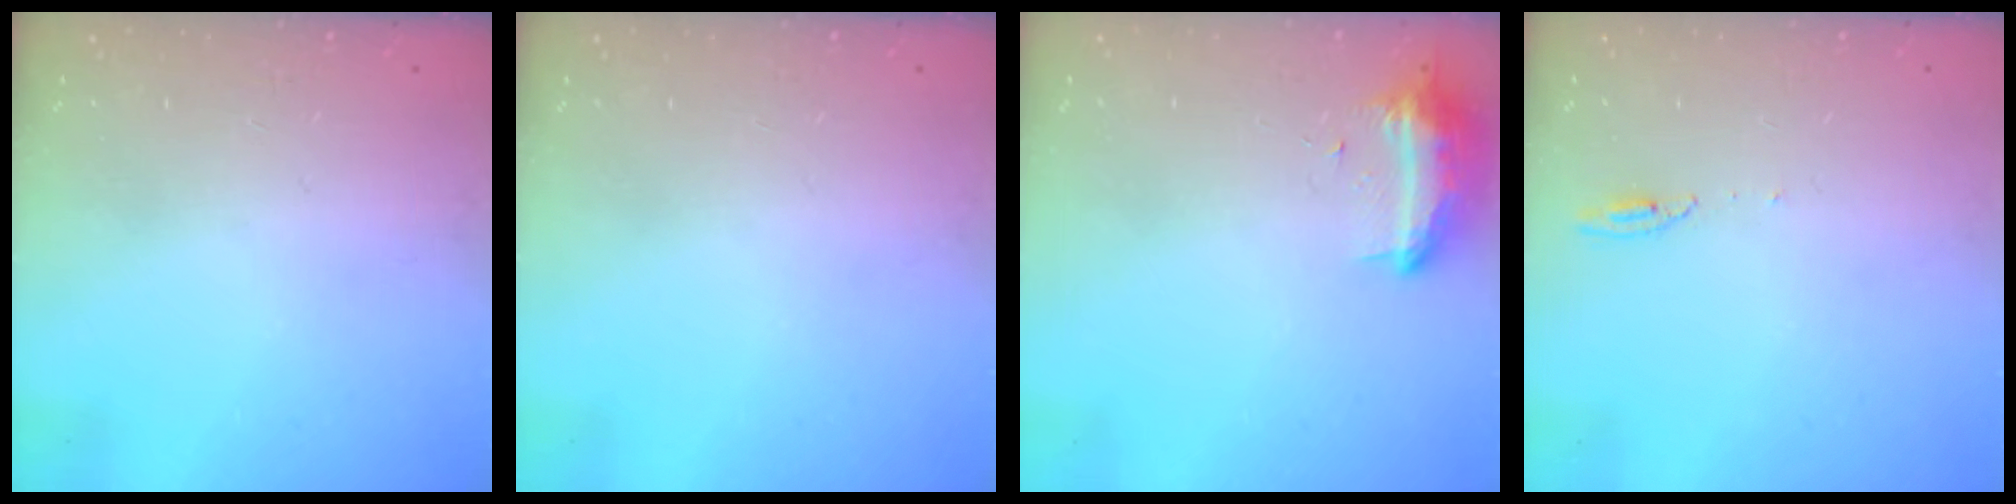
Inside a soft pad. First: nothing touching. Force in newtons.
{"total": 0.0}
{"total": 9.5, "press": 9.4, "slide": 0.8}
{"total": 3.5, "press": 3.5, "slide": 0.2}